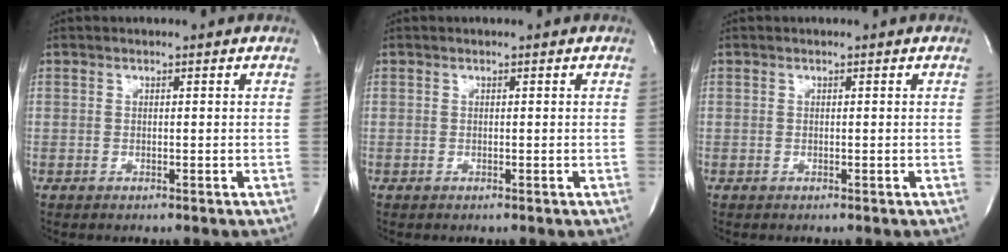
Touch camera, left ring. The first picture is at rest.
{"total": 0.0}
{"total": 0.0}